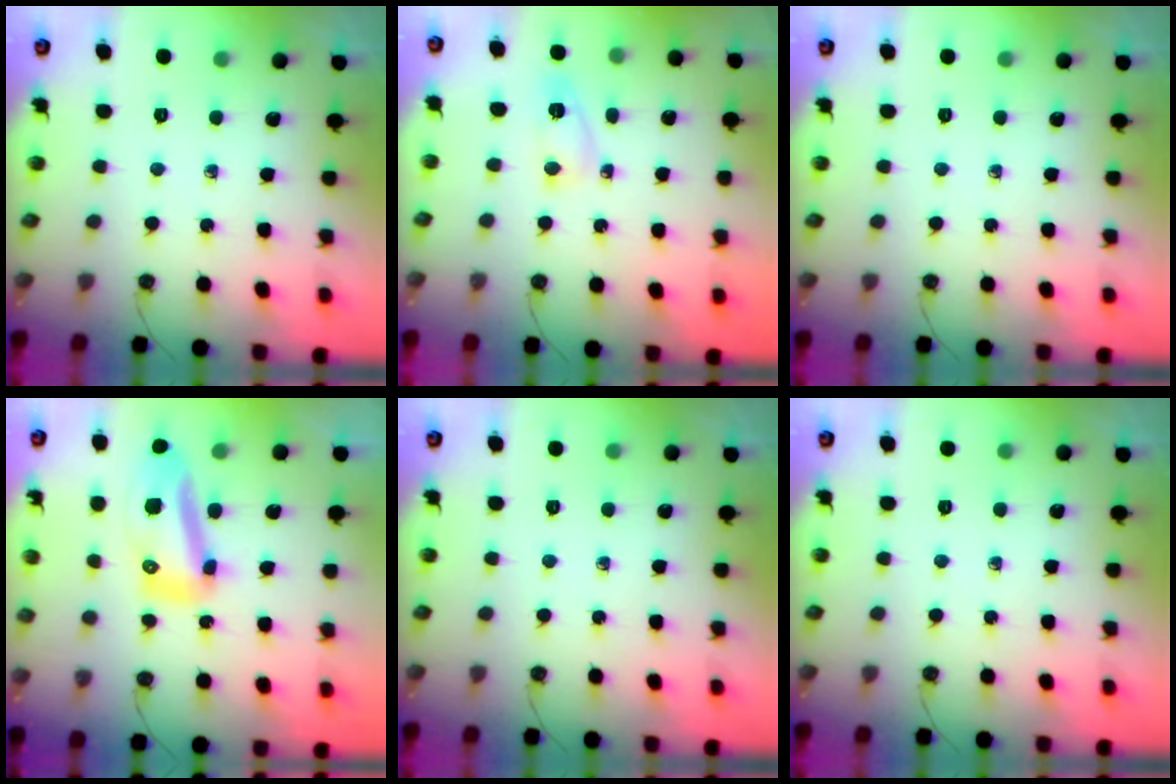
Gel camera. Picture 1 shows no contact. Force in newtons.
{"total": 4.4, "press": 4.4, "slide": 0.4}
{"total": 0.0}
{"total": 14.2, "press": 14.2, "slide": 1.5}
{"total": 0.0}
{"total": 0.0}